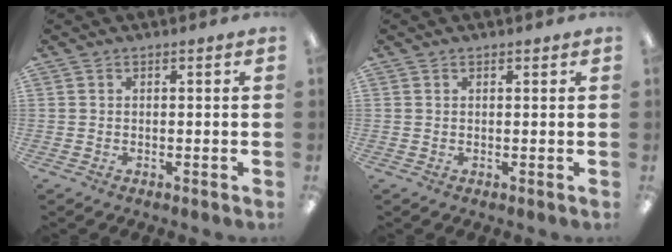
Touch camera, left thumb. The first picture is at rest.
{"total": 0.6, "force": [0.4, 0.3, 0.2], "torque": [0.003, -0.002, 0.006]}